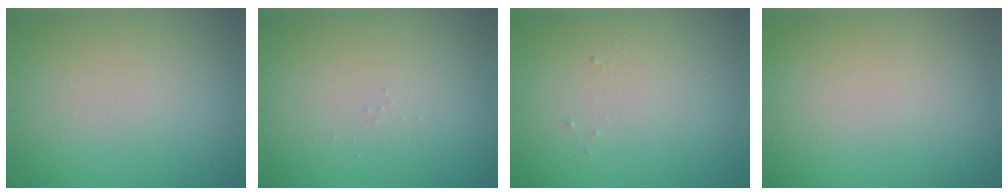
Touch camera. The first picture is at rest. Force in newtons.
{"total": 0.0}
{"total": 0.0}
{"total": 0.0}